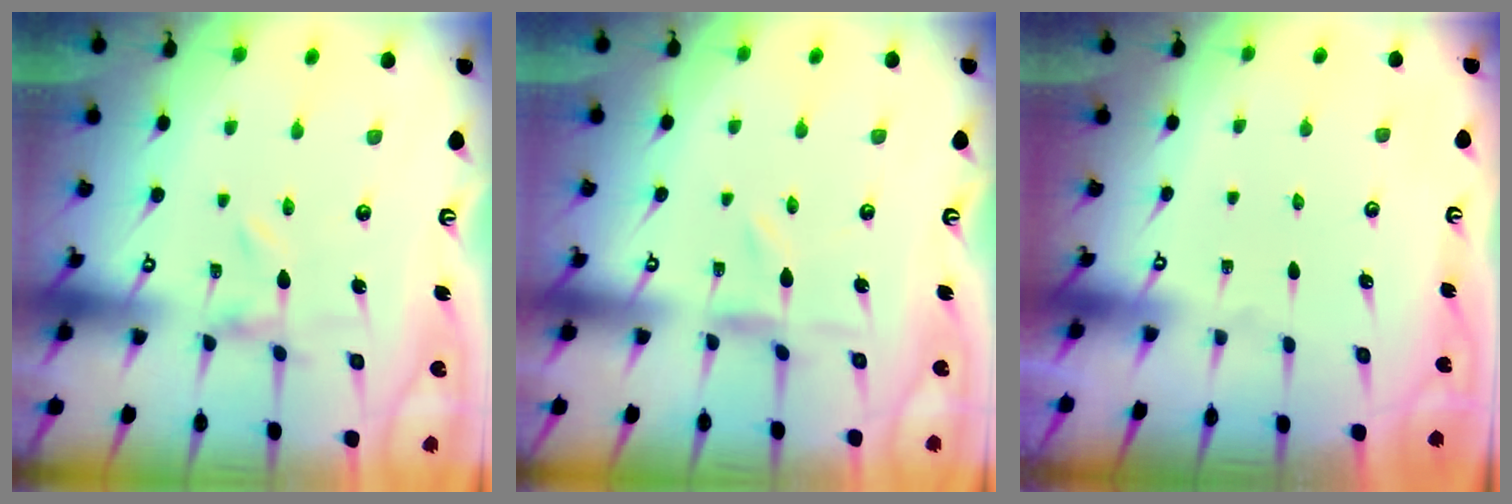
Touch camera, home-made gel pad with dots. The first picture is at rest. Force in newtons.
{"total": 0.0}
{"total": 0.0}